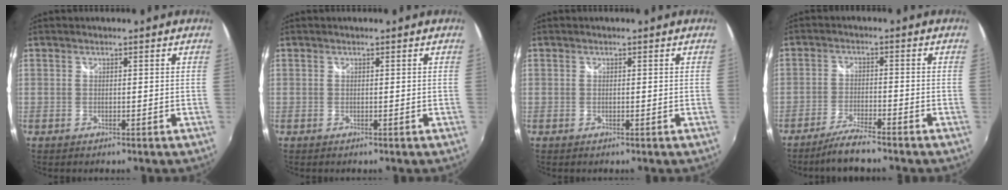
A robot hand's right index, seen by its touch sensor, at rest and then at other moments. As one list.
[{"total": 0.0}, {"total": 0.0}, {"total": 5.7, "force": [-4.9, 0.2, 2.9], "torque": [-0.078, -0.007, -0.094]}]